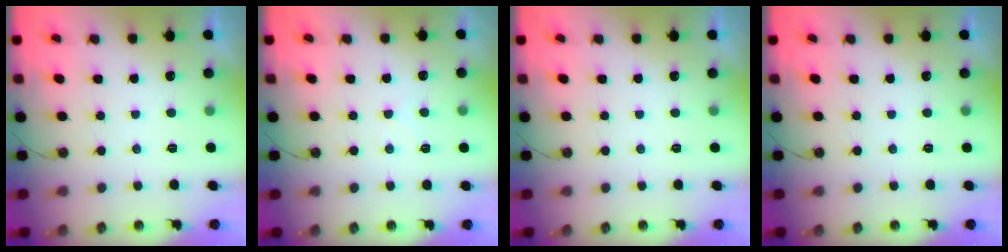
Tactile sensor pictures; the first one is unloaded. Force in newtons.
{"total": 5.4, "press": 5.4, "slide": 0.7}
{"total": 0.0}
{"total": 0.0}